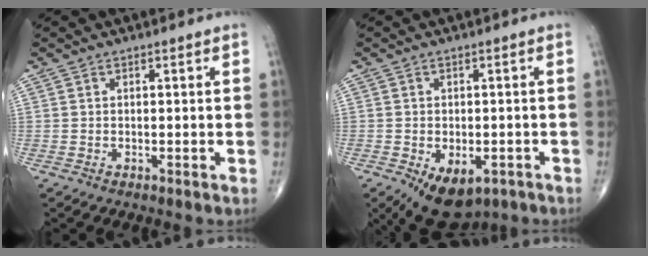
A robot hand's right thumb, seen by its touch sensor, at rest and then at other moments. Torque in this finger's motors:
{"motor_torque": [1.38, 1.20, 0.53, -0.70, 0.07]}